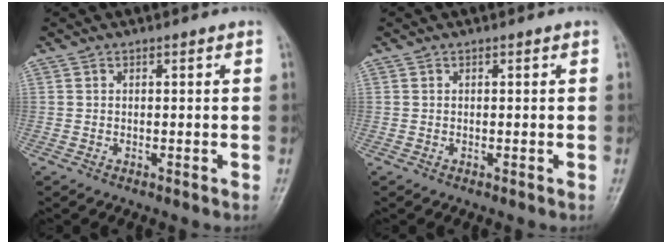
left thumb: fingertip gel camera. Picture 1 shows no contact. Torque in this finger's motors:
{"motor_torque": [0.00, 0.00, 0.00, 0.00, 0.00]}